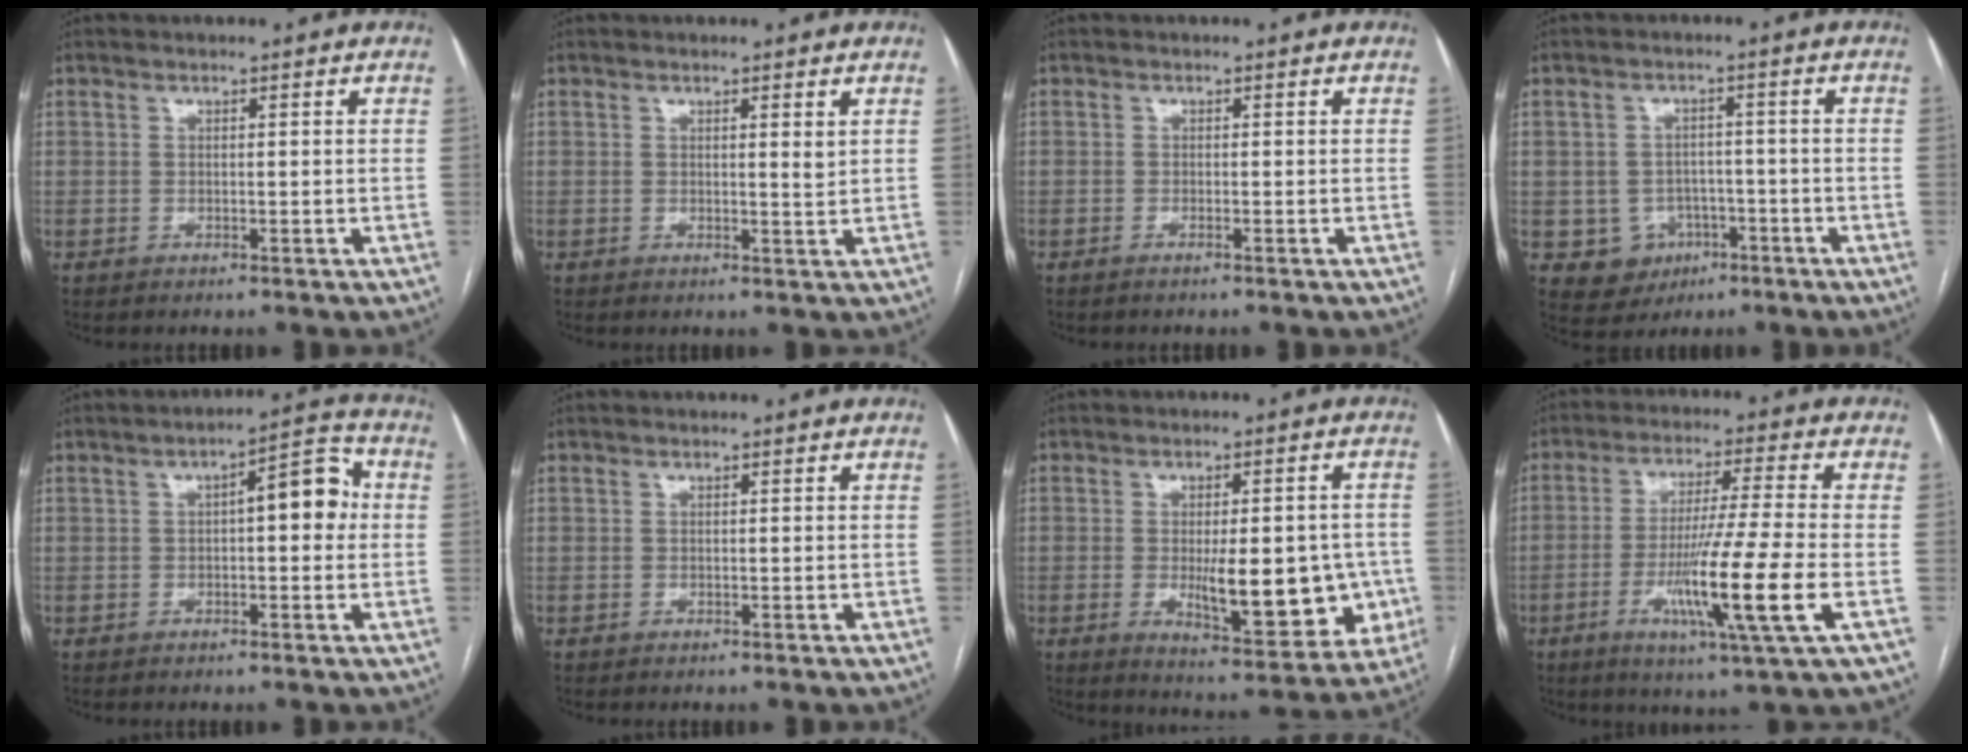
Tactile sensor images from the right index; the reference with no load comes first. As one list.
[{"total": 1.6, "force": [0.6, 0.0, 1.4], "torque": [-0.023, -0.004, 0.008]}, {"total": 0.6, "force": [-0.5, -0.1, 0.4], "torque": [-0.008, 0.000, -0.009]}, {"total": 6.3, "force": [-2.4, 5.6, 1.4], "torque": [-0.019, 0.009, -0.026]}, {"total": 7.3, "force": [0.7, 2.4, 6.8], "torque": [-0.091, 0.032, 0.007]}, {"total": 0.0}, {"total": 13.9, "force": [-2.5, 4.9, 12.8], "torque": [-0.169, -0.002, -0.021]}, {"total": 13.6, "force": [-4.1, -1.3, 12.9], "torque": [-0.242, -0.026, -0.077]}]